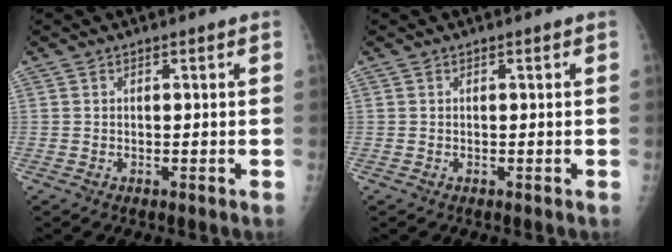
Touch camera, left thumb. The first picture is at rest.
{"total": 0.0}